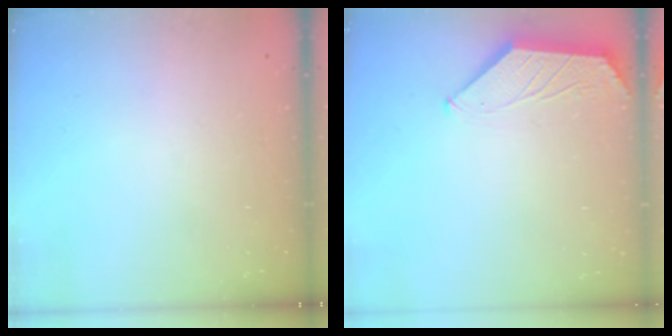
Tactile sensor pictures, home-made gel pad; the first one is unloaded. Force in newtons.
{"total": 0.0}